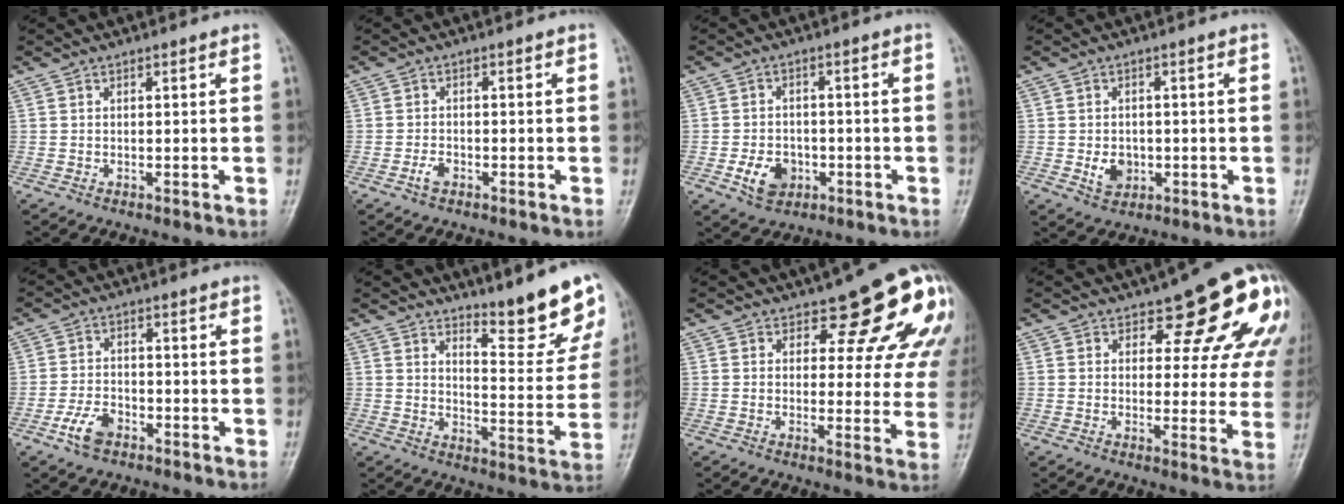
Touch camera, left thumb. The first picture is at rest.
{"total": 1.9, "force": [-1.3, 1.0, 1.0], "torque": [-0.025, 0.006, -0.025]}
{"total": 6.2, "force": [-2.4, 4.6, 3.3], "torque": [-0.044, 0.011, -0.037]}
{"total": 4.1, "force": [-1.0, 3.3, 2.2], "torque": [-0.026, 0.001, -0.010]}
{"total": 5.1, "force": [-3.1, 2.9, 2.9], "torque": [-0.057, 0.015, -0.059]}
{"total": 11.8, "force": [9.3, 2.4, 6.9], "torque": [-0.058, -0.076, 0.131]}
{"total": 13.9, "force": [7.7, 6.4, 9.7], "torque": [-0.069, -0.045, 0.079]}
{"total": 14.6, "force": [7.3, 6.5, 10.8], "torque": [-0.088, -0.039, 0.081]}